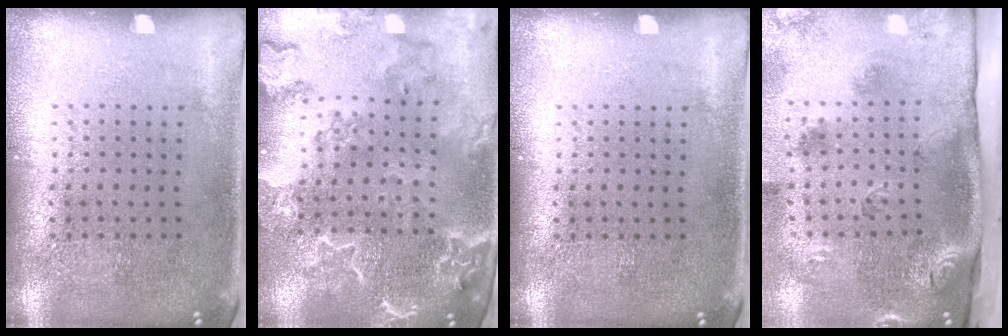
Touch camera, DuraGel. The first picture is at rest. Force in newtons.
{"total": 2.9, "press": 2.7, "slide": 1.1}
{"total": 0.0}
{"total": 3.5, "press": 2.2, "slide": 2.8}